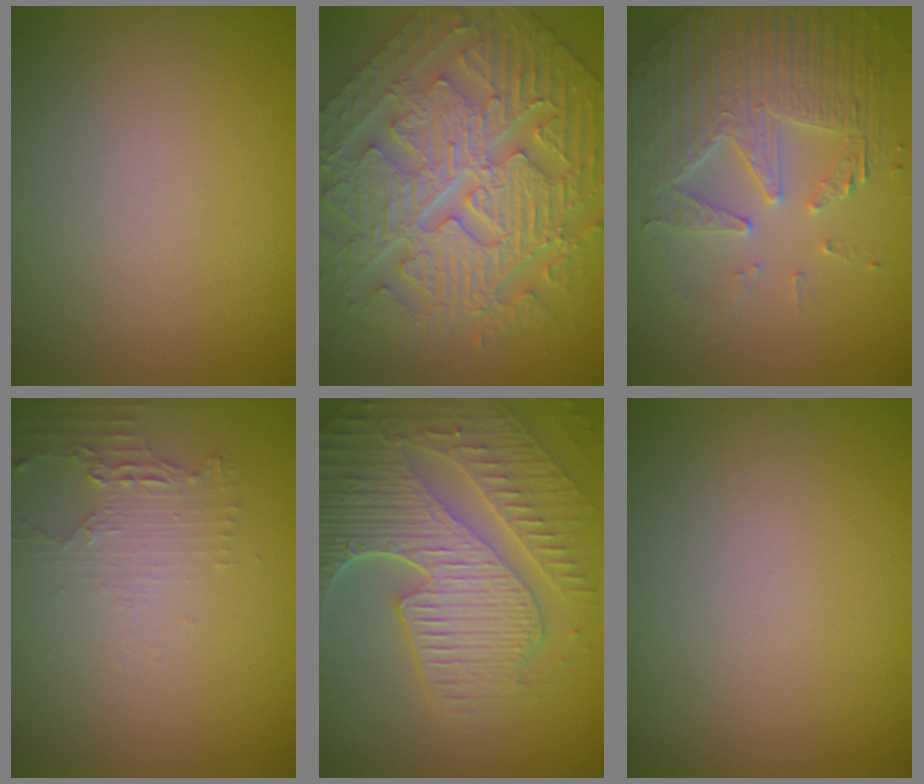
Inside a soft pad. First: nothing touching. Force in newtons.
{"total": 11.0, "press": 7.8, "slide": 7.8}
{"total": 5.7, "press": 4.7, "slide": 3.3}
{"total": 2.3, "press": 1.6, "slide": 1.6}
{"total": 9.9, "press": 6.5, "slide": 7.4}
{"total": 0.0}